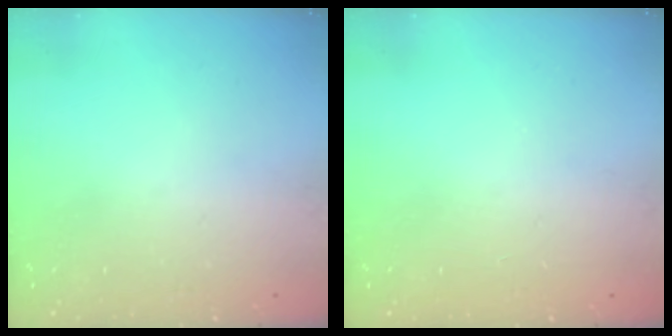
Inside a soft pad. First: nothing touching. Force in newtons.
{"total": 0.0}